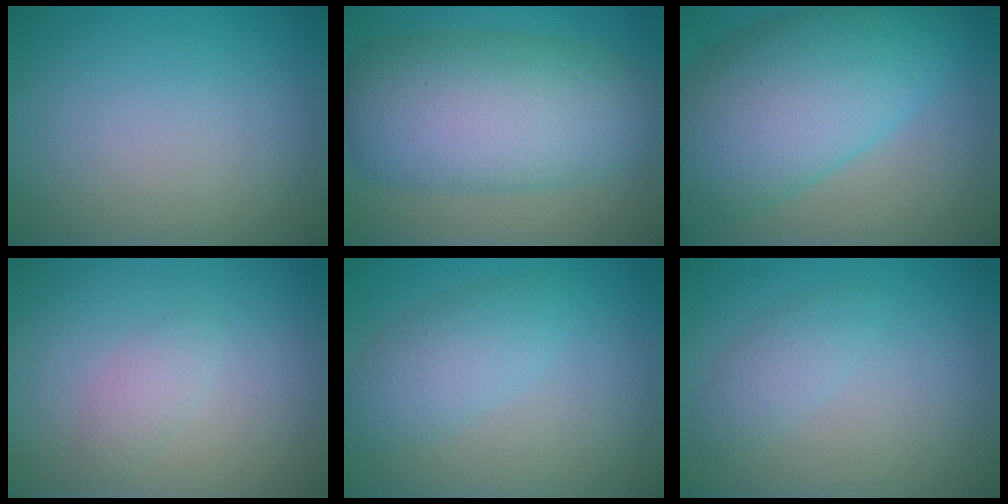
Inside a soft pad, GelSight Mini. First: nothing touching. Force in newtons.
{"total": 10.8, "press": 10.8, "slide": 0.2}
{"total": 11.9, "press": 11.9, "slide": 0.3}
{"total": 1.4, "press": 1.4, "slide": 0.1}
{"total": 3.3, "press": 3.3, "slide": 0.1}
{"total": 1.6, "press": 1.6, "slide": 0.0}